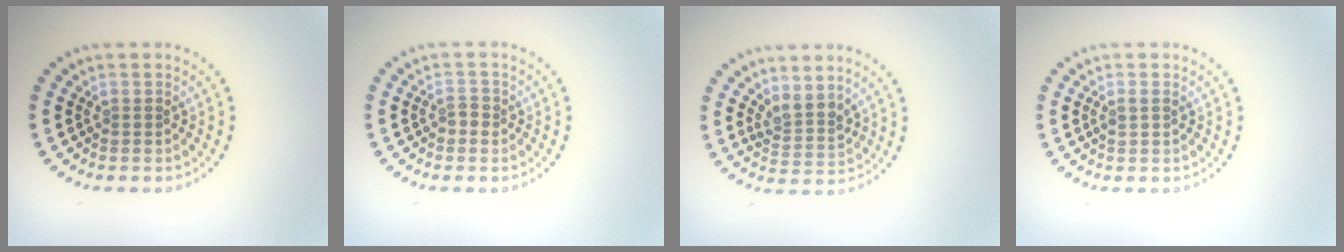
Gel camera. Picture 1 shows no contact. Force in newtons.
{"total": 1.1, "press": 1.0, "slide": 0.4}
{"total": 2.3, "press": 1.8, "slide": 1.5}
{"total": 0.9, "press": 0.9, "slide": 0.2}